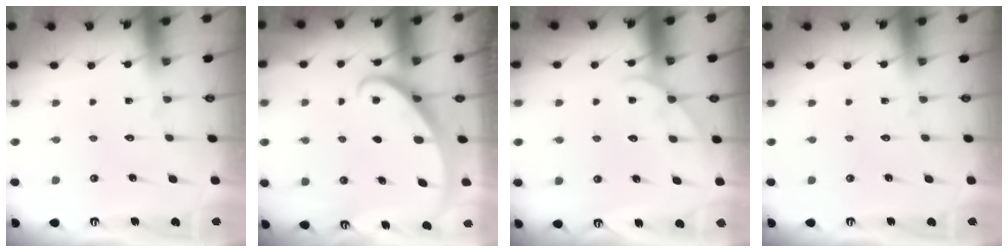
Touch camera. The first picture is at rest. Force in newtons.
{"total": 2.3, "press": 2.2, "slide": 0.2}
{"total": 2.8, "press": 2.8, "slide": 0.3}
{"total": 0.0}